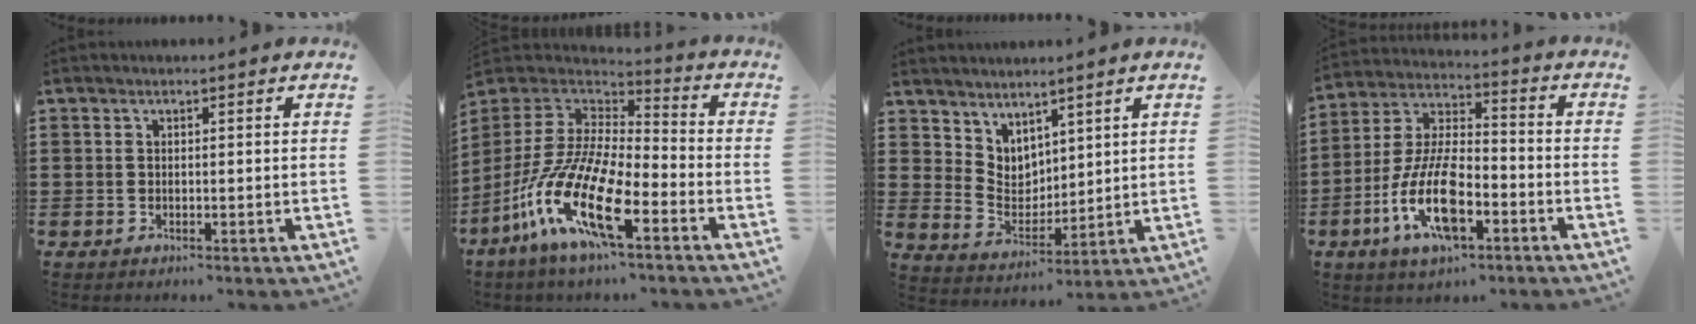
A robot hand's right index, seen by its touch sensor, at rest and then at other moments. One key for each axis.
{"total": 16.1, "fx": -8.9, "fy": 4.8, "fz": 12.6, "tx": -0.291, "ty": -0.001, "tz": -0.172}
{"total": 4.6, "fx": 3.8, "fy": 2.5, "fz": -0.1, "tx": -0.021, "ty": -0.015, "tz": 0.073}
{"total": 12.9, "fx": -5.5, "fy": 5.0, "fz": 10.5, "tx": -0.238, "ty": -0.003, "tz": -0.107}